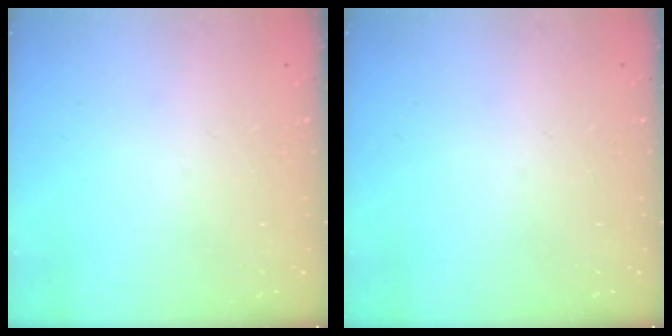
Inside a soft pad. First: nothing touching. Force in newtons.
{"total": 0.0}